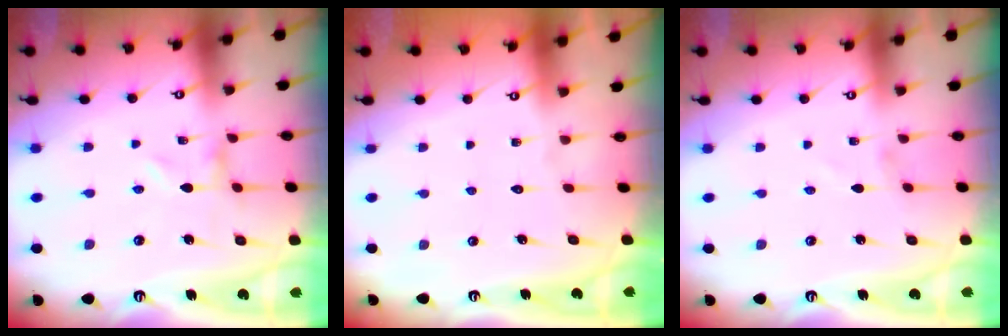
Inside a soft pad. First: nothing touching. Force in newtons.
{"total": 1.6, "press": 1.6, "slide": 0.2}
{"total": 1.5, "press": 1.5, "slide": 0.0}